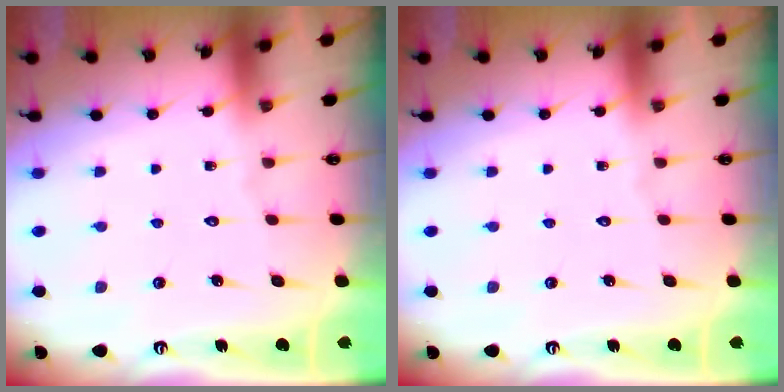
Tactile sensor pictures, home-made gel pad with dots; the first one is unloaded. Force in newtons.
{"total": 0.0}